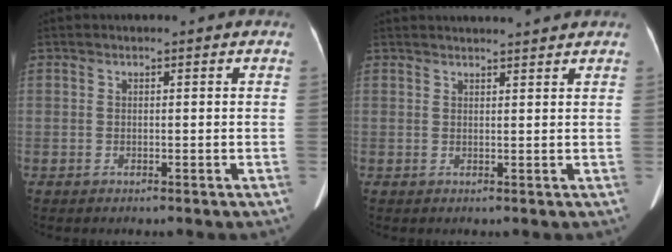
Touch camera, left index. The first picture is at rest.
{"total": 6.2, "force": [6.0, -0.1, 1.7], "torque": [-0.024, 0.020, 0.069]}